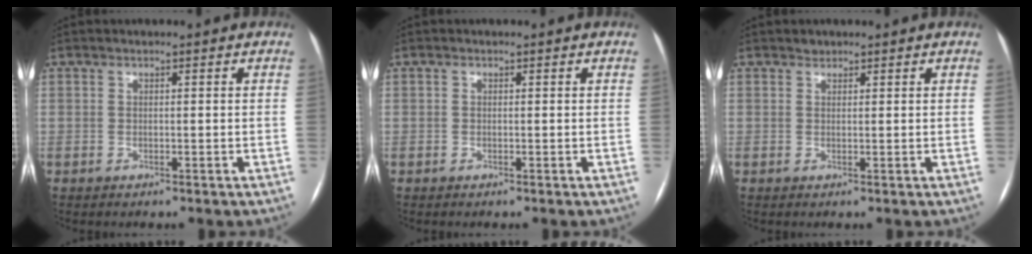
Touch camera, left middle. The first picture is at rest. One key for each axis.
{"total": 0.0}
{"total": 0.8, "fx": 0.7, "fy": 0.5, "fz": 0.0, "tx": 0.002, "ty": 0.001, "tz": 0.008}